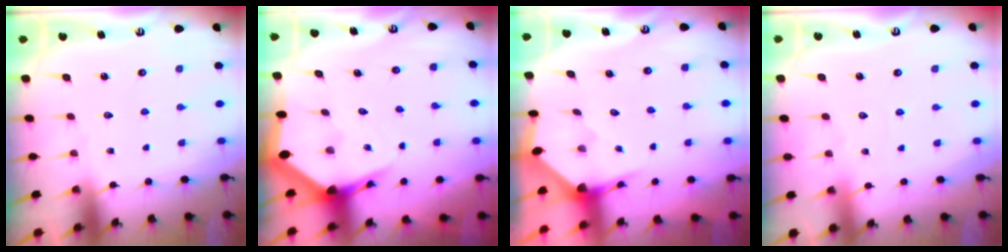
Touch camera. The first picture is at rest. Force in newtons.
{"total": 5.0, "press": 4.9, "slide": 0.8}
{"total": 3.3, "press": 3.3, "slide": 0.1}
{"total": 2.1, "press": 2.1, "slide": 0.2}